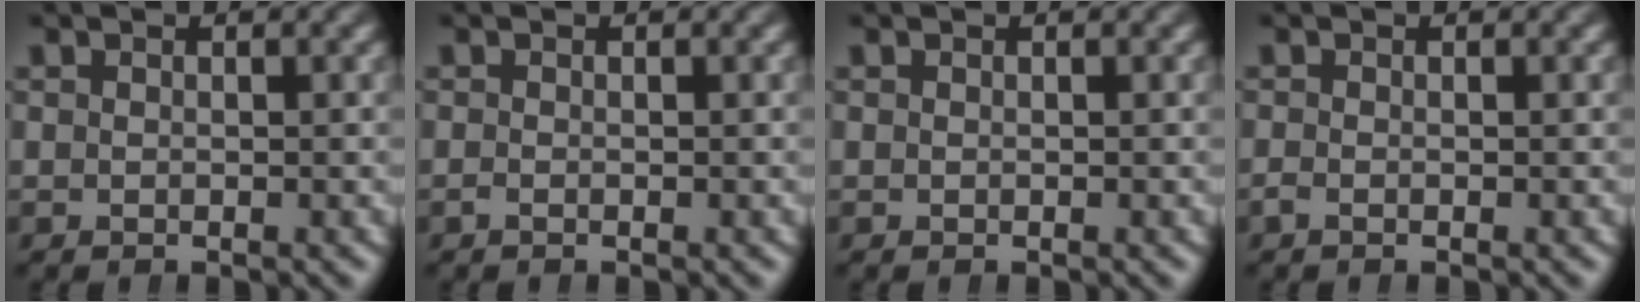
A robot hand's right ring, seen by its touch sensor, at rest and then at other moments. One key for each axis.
{"total": 0.6, "fx": -0.6, "fy": 0.0, "fz": 0.2, "tx": -0.007, "ty": -0.008, "tz": -0.008}
{"total": 0.0}
{"total": 0.9, "fx": -0.8, "fy": 0.4, "fz": 0.4, "tx": -0.016, "ty": -0.010, "tz": -0.011}